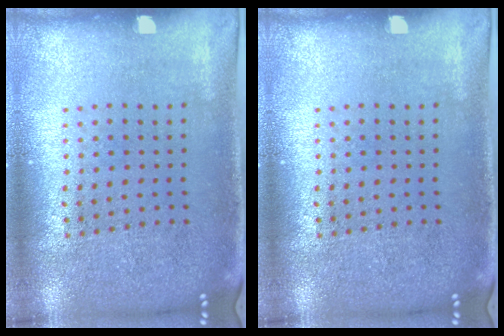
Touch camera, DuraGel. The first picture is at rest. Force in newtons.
{"total": 0.0}